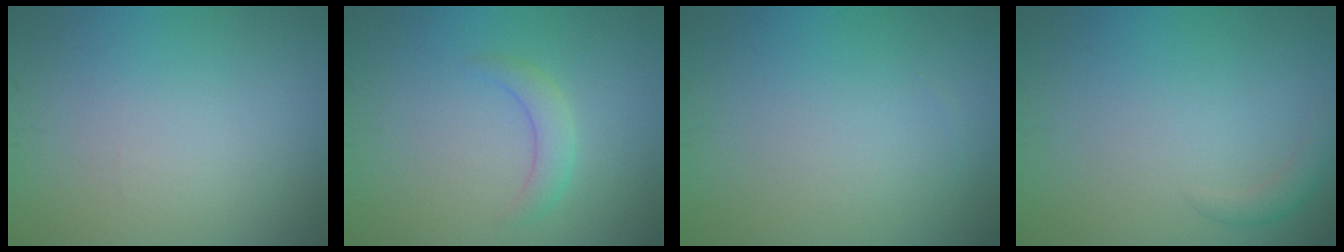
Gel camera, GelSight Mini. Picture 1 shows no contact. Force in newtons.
{"total": 1.9, "press": 1.9, "slide": 0.1}
{"total": 0.0}
{"total": 1.1, "press": 1.1, "slide": 0.1}